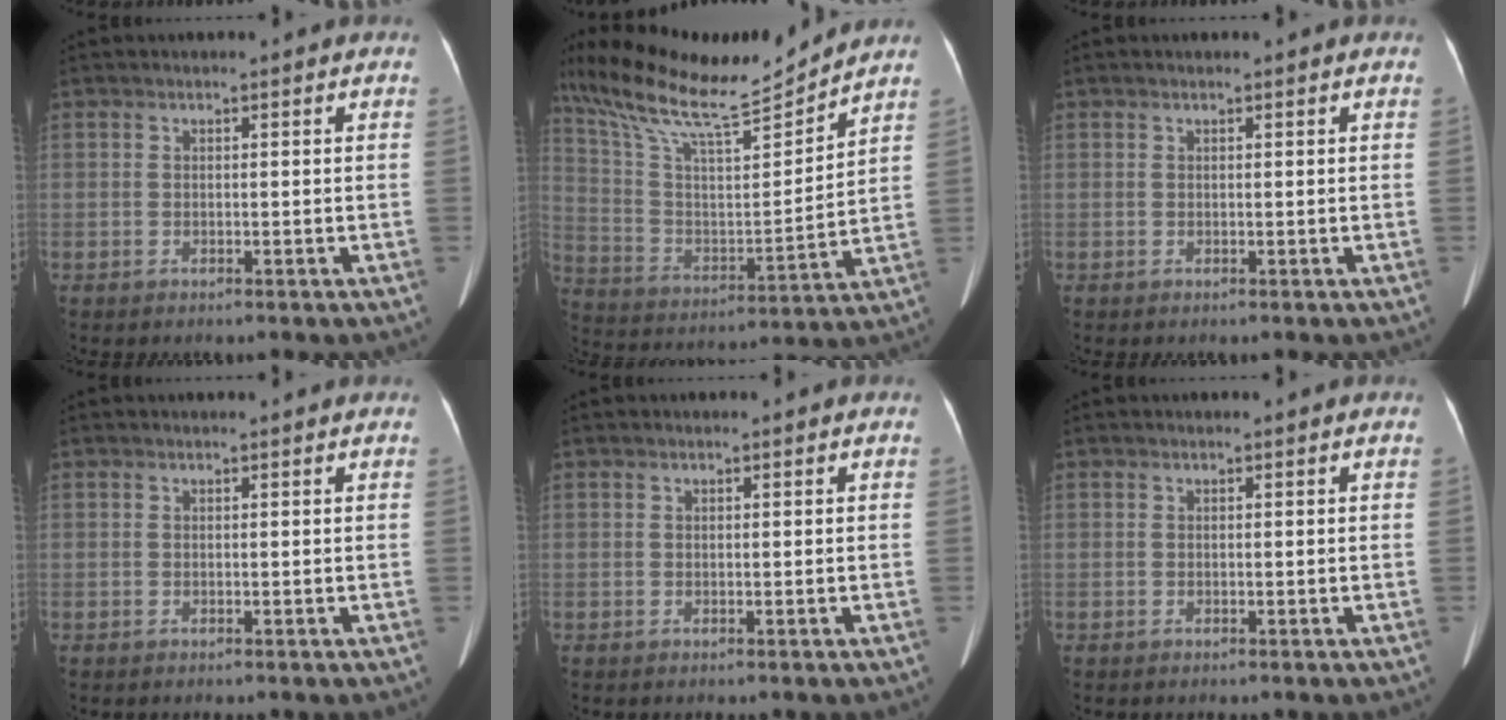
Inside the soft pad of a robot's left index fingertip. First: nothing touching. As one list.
[{"total": 19.5, "force": [17.1, 1.6, 9.1], "torque": [-0.183, 0.004, 0.300]}, {"total": 0.0}, {"total": 0.7, "force": [0.7, 0.0, 0.2], "torque": [-0.006, 0.004, 0.008]}, {"total": 0.0}, {"total": 0.0}]